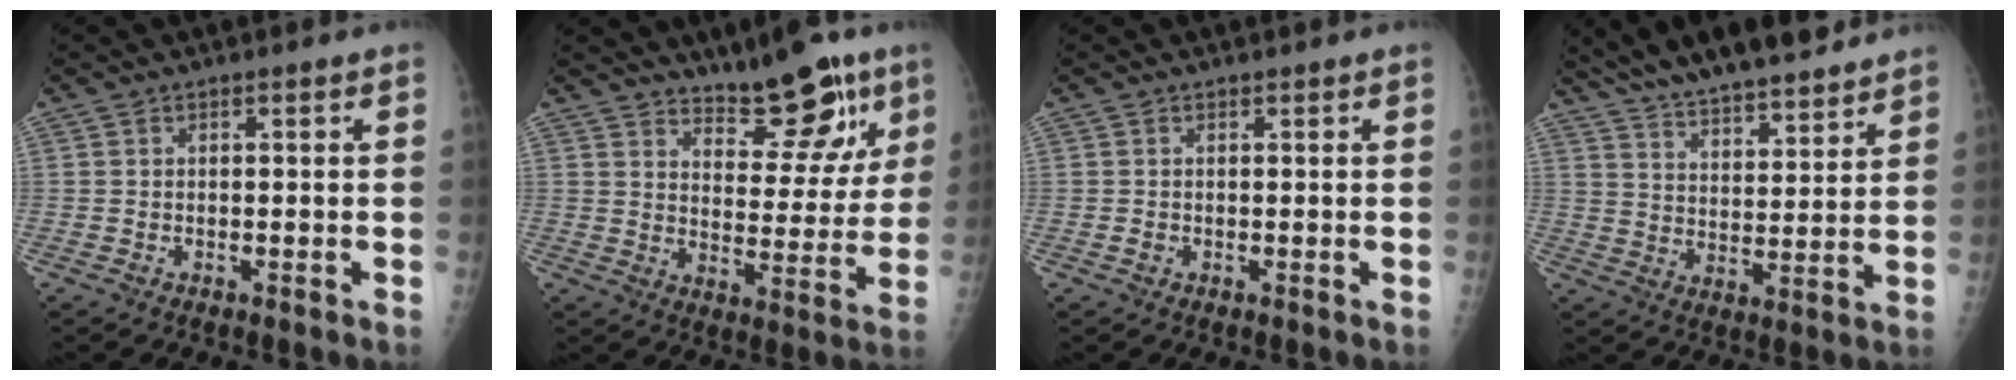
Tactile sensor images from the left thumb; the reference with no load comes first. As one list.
[{"total": 13.5, "force": [9.7, 5.1, 7.9], "torque": [-0.066, -0.060, 0.149]}, {"total": 0.7, "force": [0.1, 0.6, 0.3], "torque": [0.000, 0.001, 0.002]}, {"total": 18.7, "force": [16.0, 4.2, 8.7], "torque": [-0.116, -0.048, 0.253]}]